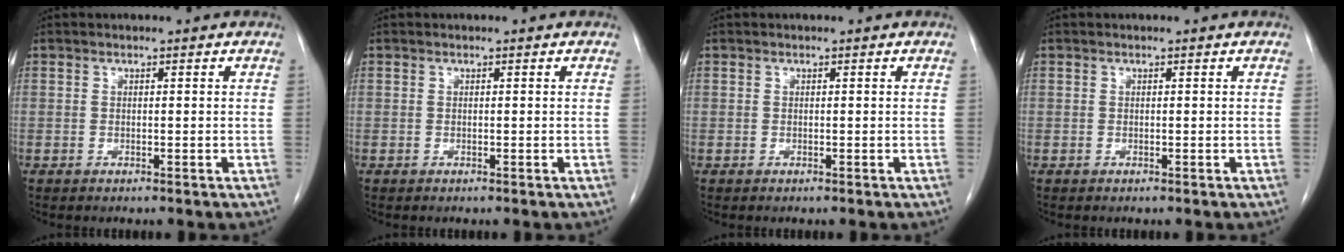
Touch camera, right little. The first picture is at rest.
{"total": 0.0}
{"total": 0.0}
{"total": 0.0}